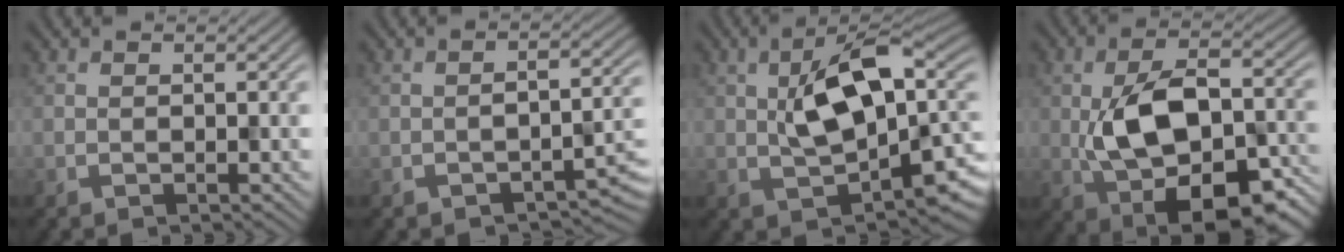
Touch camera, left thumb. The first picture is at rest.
{"total": 3.6, "force": [-2.3, 1.0, 2.6], "torque": [-0.036, 0.007, -0.033]}
{"total": 11.2, "force": [1.6, 5.5, 9.6], "torque": [-0.166, -0.001, 0.032]}
{"total": 14.5, "force": [-3.4, 7.4, 12.0], "torque": [-0.209, -0.016, -0.060]}